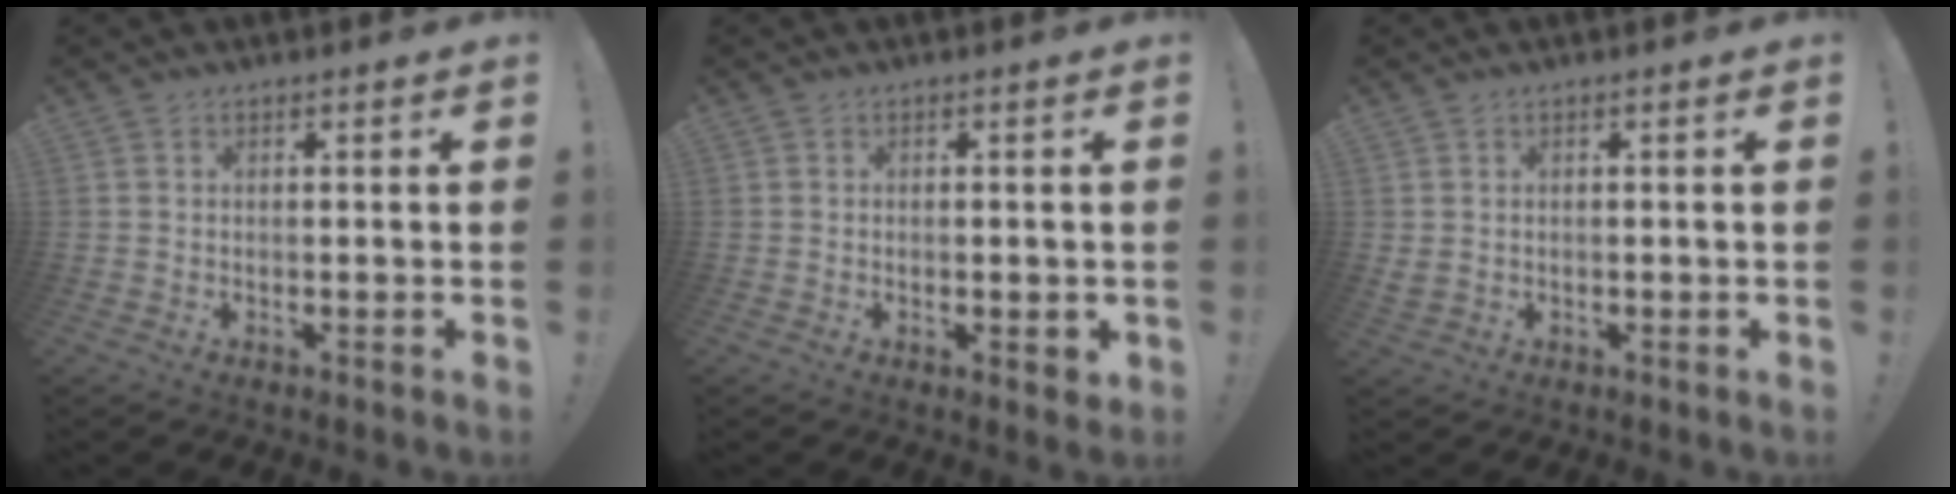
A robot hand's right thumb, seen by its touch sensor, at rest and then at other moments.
{"total": 1.9, "force": [0.2, 1.0, 1.6], "torque": [-0.010, -0.002, 0.002]}
{"total": 1.5, "force": [0.8, 0.9, 0.8], "torque": [-0.016, 0.003, 0.016]}